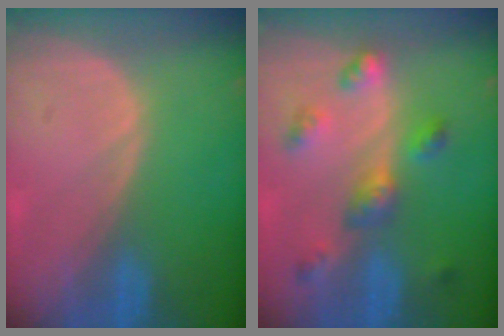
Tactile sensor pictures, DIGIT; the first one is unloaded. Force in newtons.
{"total": 6.1, "press": 5.7, "slide": 2.2}